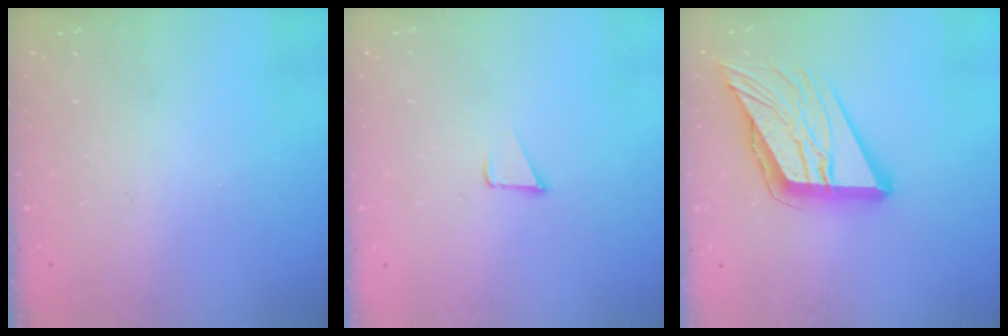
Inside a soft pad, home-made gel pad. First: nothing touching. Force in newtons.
{"total": 1.5, "press": 1.5, "slide": 0.1}
{"total": 17.6, "press": 17.5, "slide": 2.0}